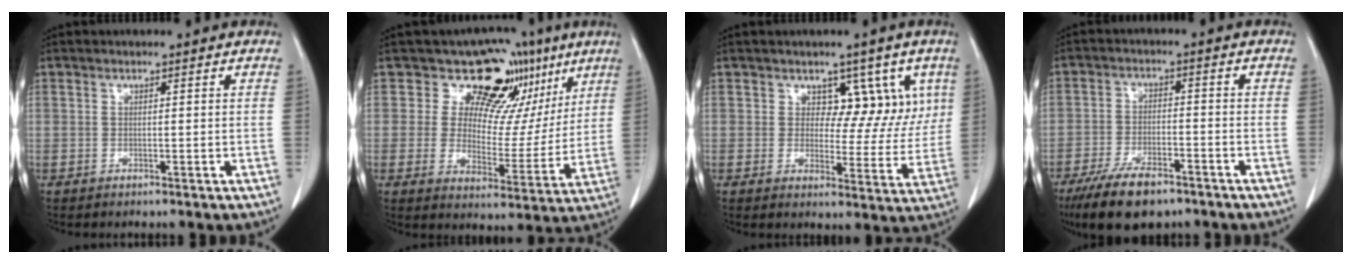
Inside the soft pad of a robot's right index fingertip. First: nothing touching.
{"total": 12.9, "force": [8.6, 8.4, 4.6], "torque": [-0.042, 0.004, 0.102]}
{"total": 7.6, "force": [3.9, 5.0, 4.2], "torque": [-0.023, 0.006, 0.055]}
{"total": 9.9, "force": [-7.1, 3.6, 5.9], "torque": [-0.107, -0.013, -0.122]}